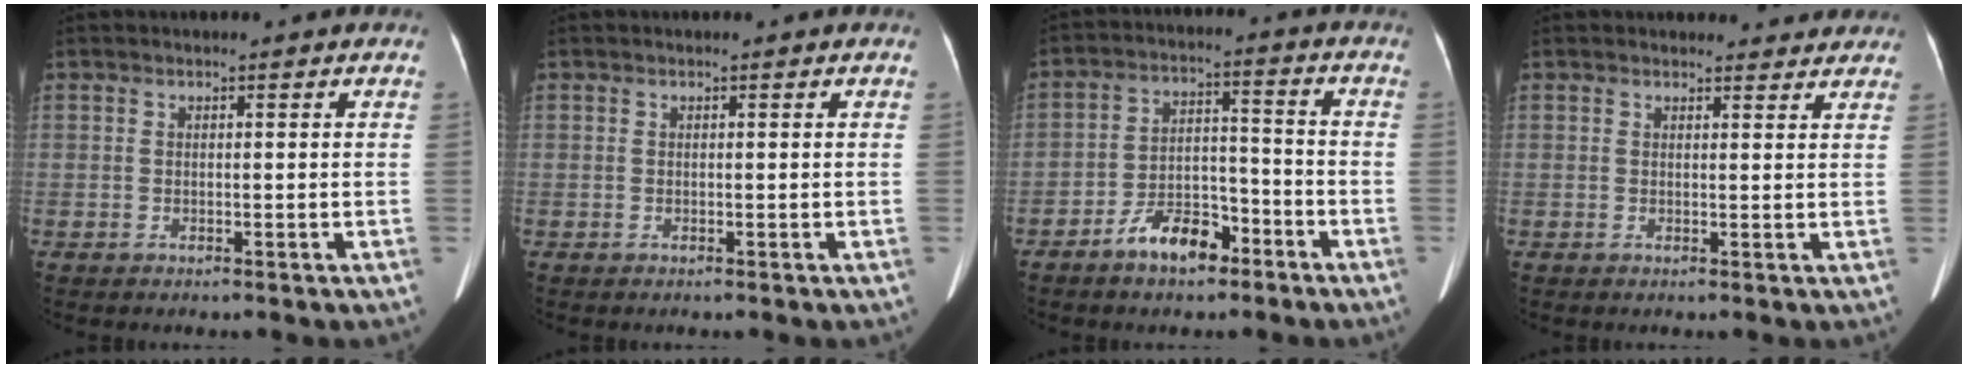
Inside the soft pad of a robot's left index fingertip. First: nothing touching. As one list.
[{"total": 0.0}, {"total": 7.9, "force": [-5.5, 3.4, 4.7], "torque": [-0.089, 0.016, -0.094]}, {"total": 4.0, "force": [3.7, 1.4, 0.2], "torque": [0.006, 0.003, 0.031]}]